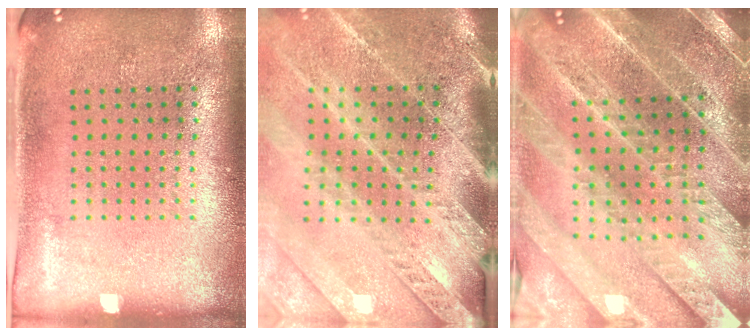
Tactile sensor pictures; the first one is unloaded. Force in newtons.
{"total": 3.9, "press": 3.3, "slide": 2.1}
{"total": 3.9, "press": 3.6, "slide": 1.5}